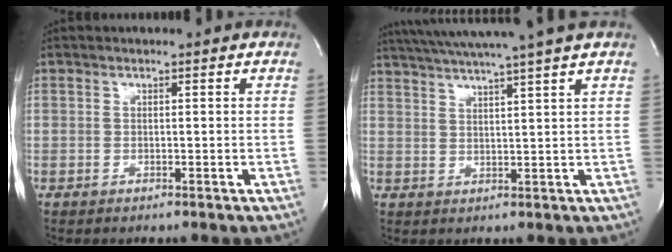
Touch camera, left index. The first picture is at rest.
{"total": 12.9, "force": [11.0, -1.9, 6.4], "torque": [-0.113, 0.000, 0.157]}